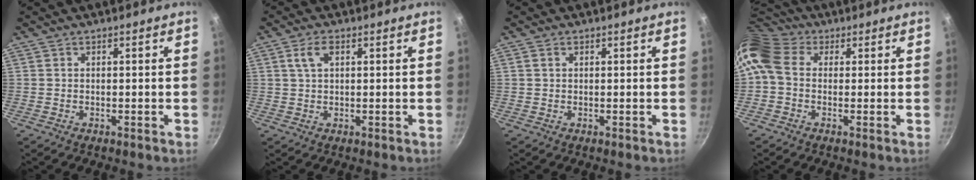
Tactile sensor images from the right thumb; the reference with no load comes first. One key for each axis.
{"total": 3.5, "fx": 1.2, "fy": 1.9, "fz": 2.7, "tx": -0.046, "ty": 0.006, "tz": 0.022}
{"total": 1.1, "fx": 0.5, "fy": 0.8, "fz": 0.6, "tx": -0.009, "ty": 0.002, "tz": 0.007}
{"total": 9.5, "fx": 1.1, "fy": 7.4, "fz": 5.9, "tx": -0.115, "ty": 0.023, "tz": 0.003}